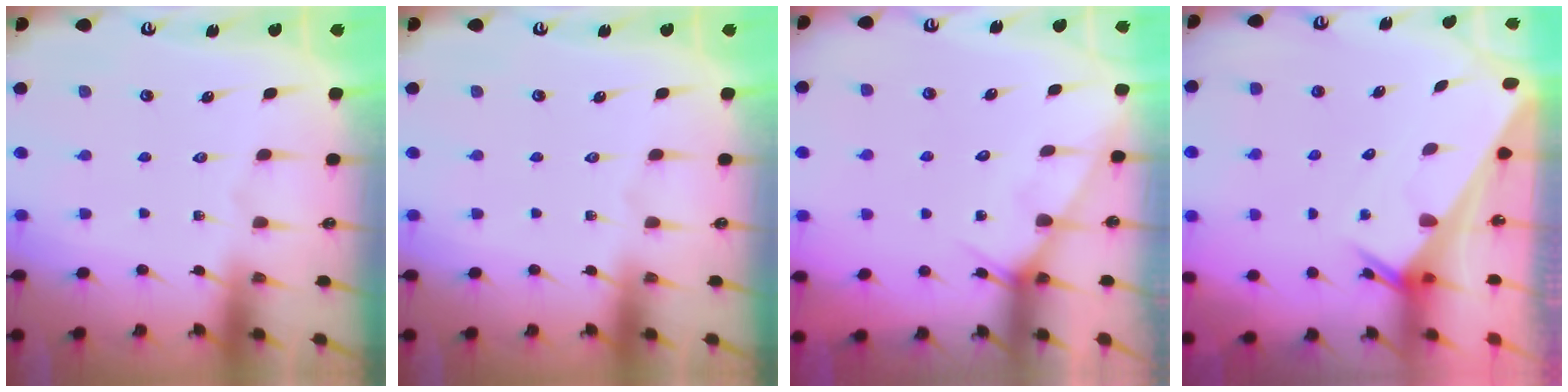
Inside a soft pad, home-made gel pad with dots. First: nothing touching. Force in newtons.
{"total": 0.0}
{"total": 7.2, "press": 7.2, "slide": 0.6}
{"total": 2.6, "press": 2.6, "slide": 0.1}